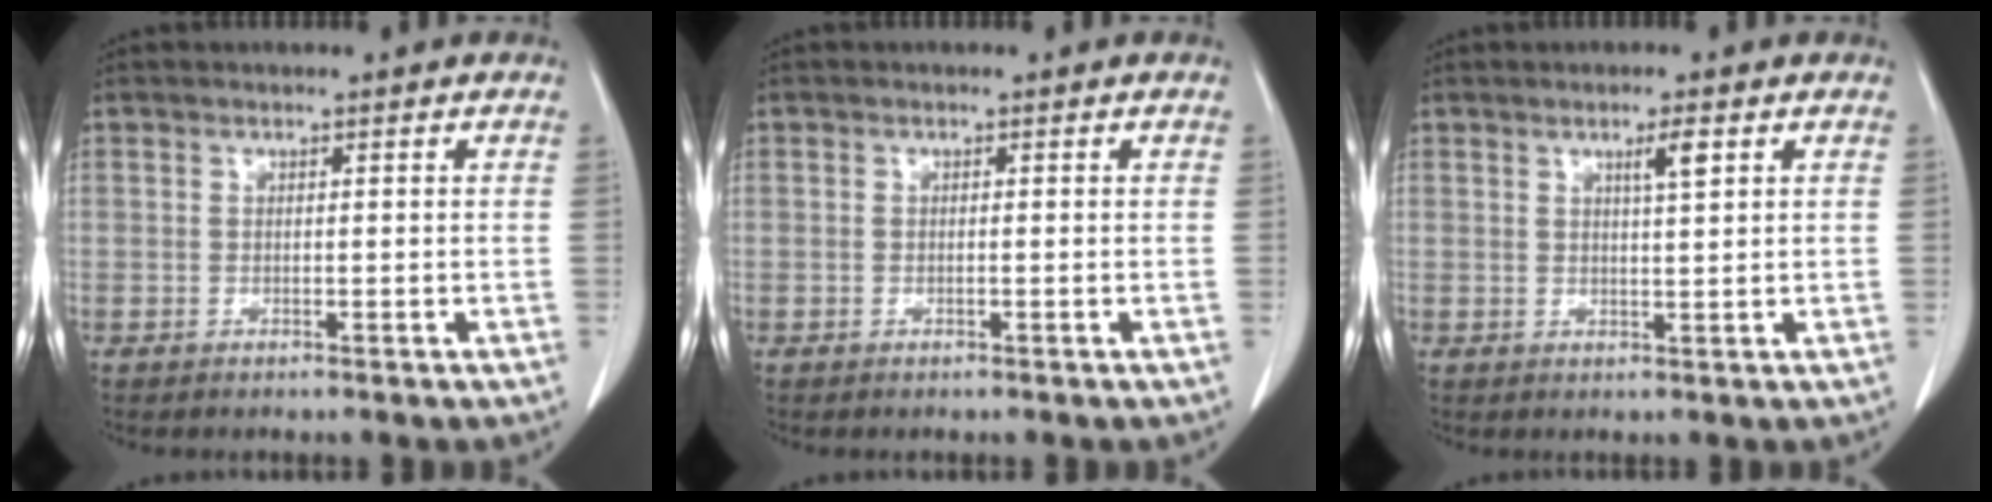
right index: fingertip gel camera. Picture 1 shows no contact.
{"total": 0.0}
{"total": 2.6, "force": [1.3, 0.0, 2.3], "torque": [-0.042, -0.001, 0.022]}